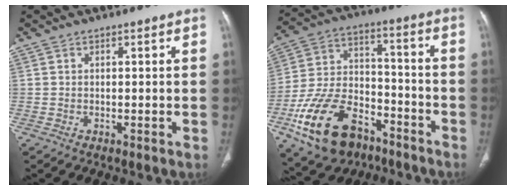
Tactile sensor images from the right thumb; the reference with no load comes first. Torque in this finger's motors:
{"motor_torque": [0.15, 0.53, 1.72, -1.03, 0.43]}